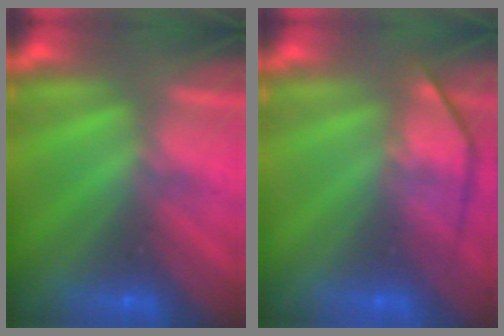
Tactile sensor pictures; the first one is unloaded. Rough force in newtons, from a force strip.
{"total": 4.0}